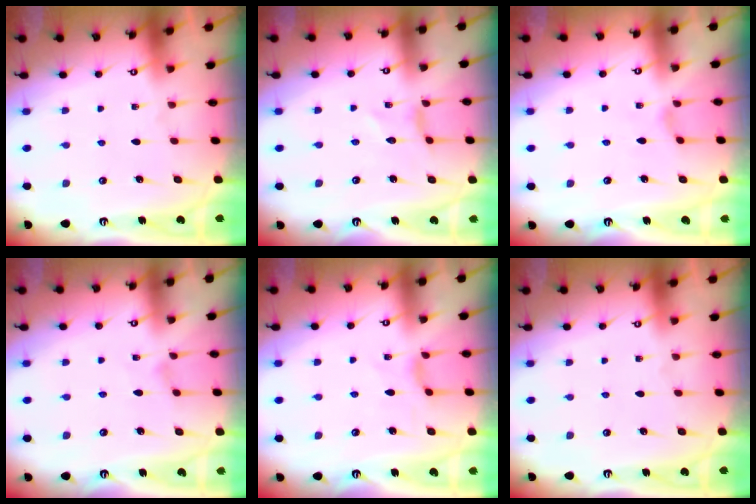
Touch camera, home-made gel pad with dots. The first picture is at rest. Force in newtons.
{"total": 0.0}
{"total": 0.0}
{"total": 0.7, "press": 0.7, "slide": 0.2}
{"total": 2.6, "press": 2.6, "slide": 0.4}
{"total": 0.0}